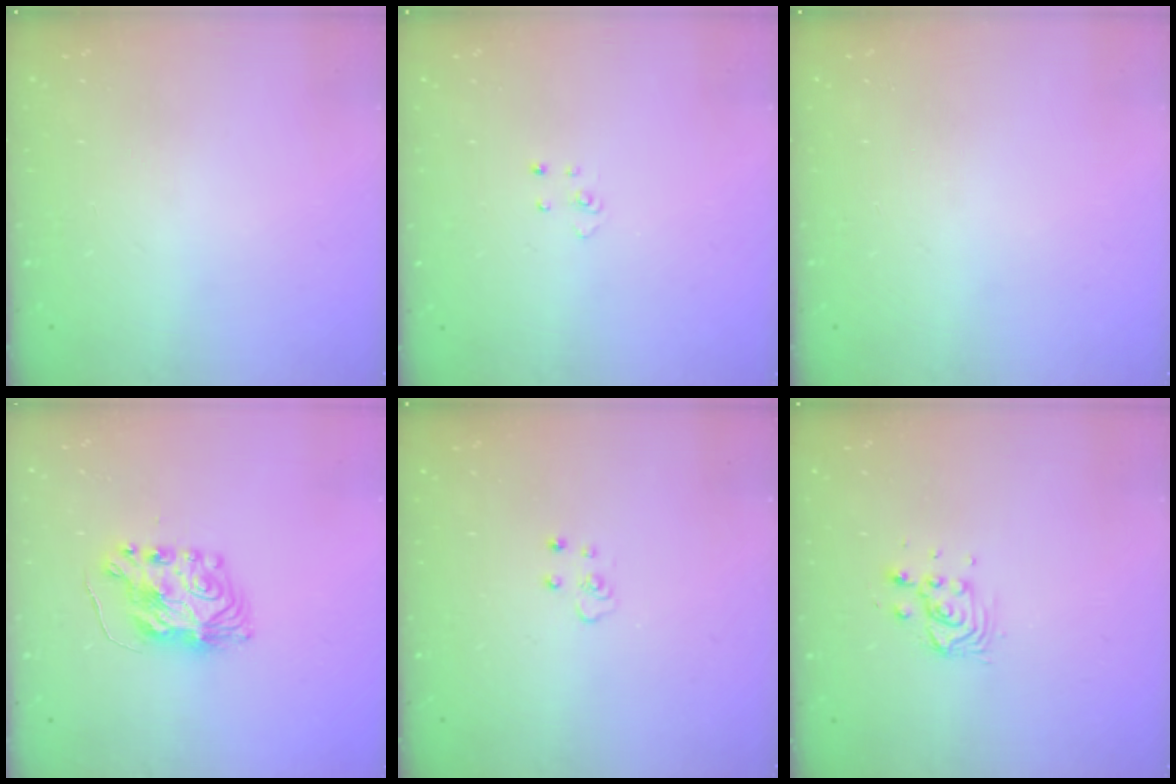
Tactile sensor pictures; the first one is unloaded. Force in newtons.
{"total": 2.7, "press": 2.7, "slide": 0.3}
{"total": 0.0}
{"total": 8.6, "press": 8.5, "slide": 0.7}
{"total": 4.4, "press": 4.3, "slide": 0.3}
{"total": 4.8, "press": 4.8, "slide": 0.9}